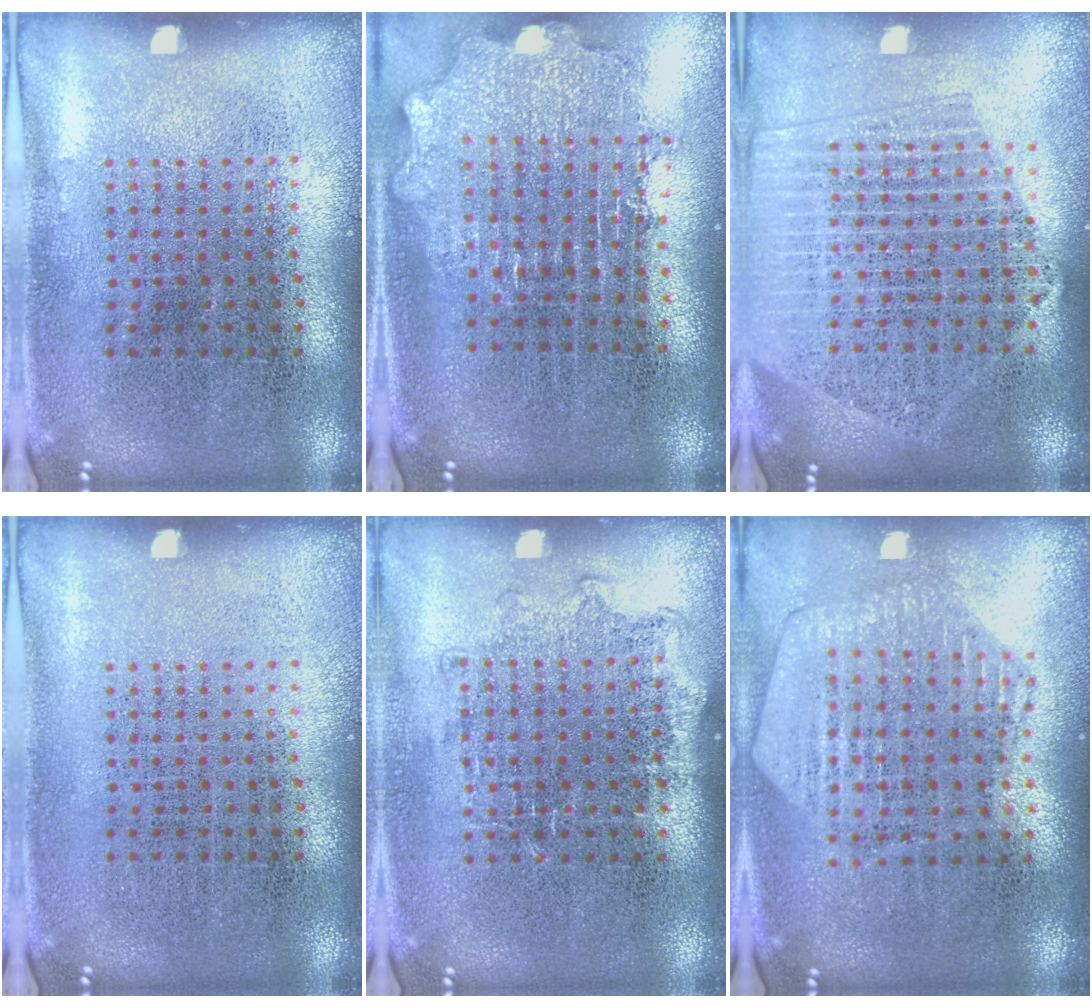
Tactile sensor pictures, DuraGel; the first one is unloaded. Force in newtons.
{"total": 2.0, "press": 1.6, "slide": 1.2}
{"total": 2.1, "press": 1.9, "slide": 0.9}
{"total": 0.0}
{"total": 1.1, "press": 0.9, "slide": 0.5}
{"total": 0.9, "press": 0.8, "slide": 0.1}